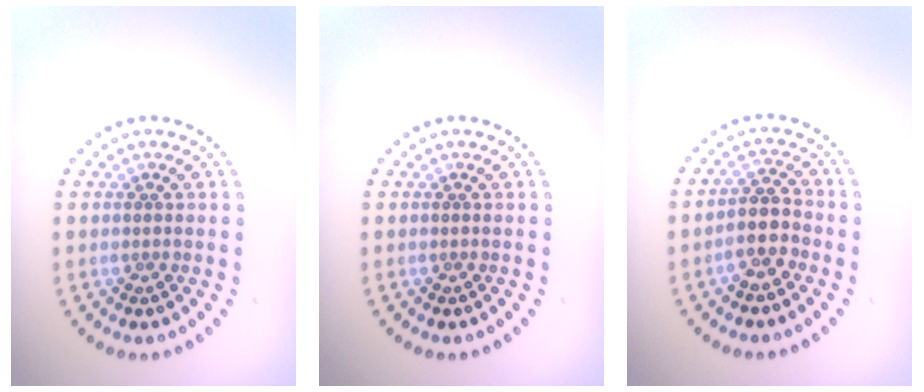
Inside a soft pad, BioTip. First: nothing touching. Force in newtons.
{"total": 0.0}
{"total": 3.0, "press": 2.7, "slide": 1.3}